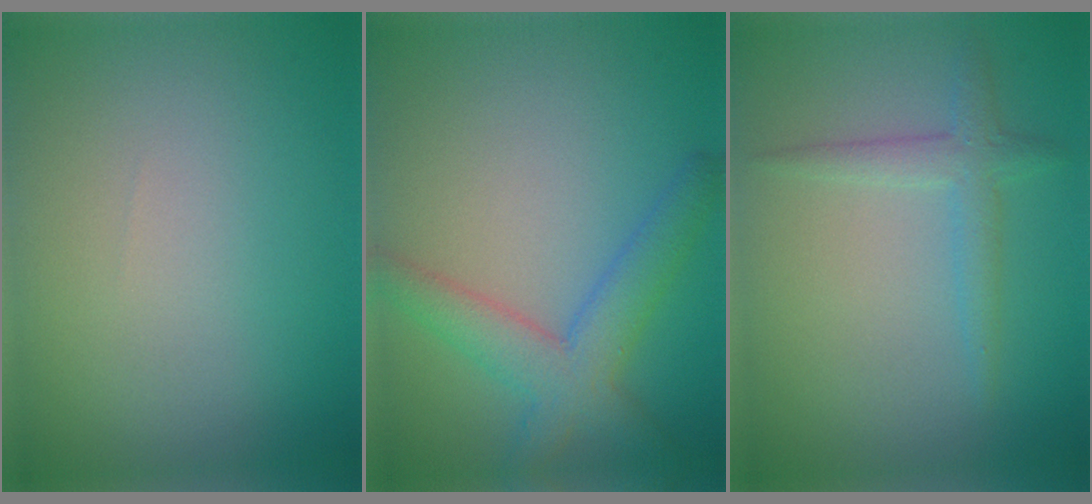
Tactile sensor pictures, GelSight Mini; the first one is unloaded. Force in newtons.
{"total": 4.5, "press": 4.5, "slide": 0.2}
{"total": 2.1, "press": 2.1, "slide": 0.1}